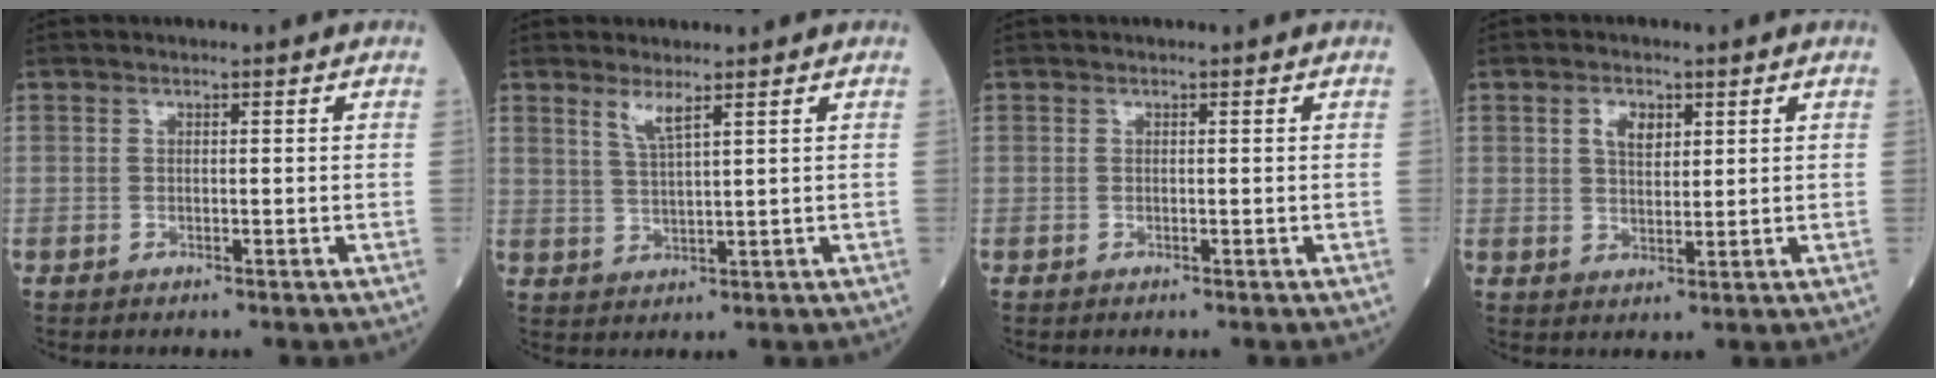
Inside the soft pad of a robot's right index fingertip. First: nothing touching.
{"total": 3.2, "force": [2.3, 0.1, 2.2], "torque": [-0.049, -0.007, 0.052]}
{"total": 0.0}
{"total": 3.7, "force": [1.6, 2.0, 2.6], "torque": [-0.049, 0.005, 0.029]}